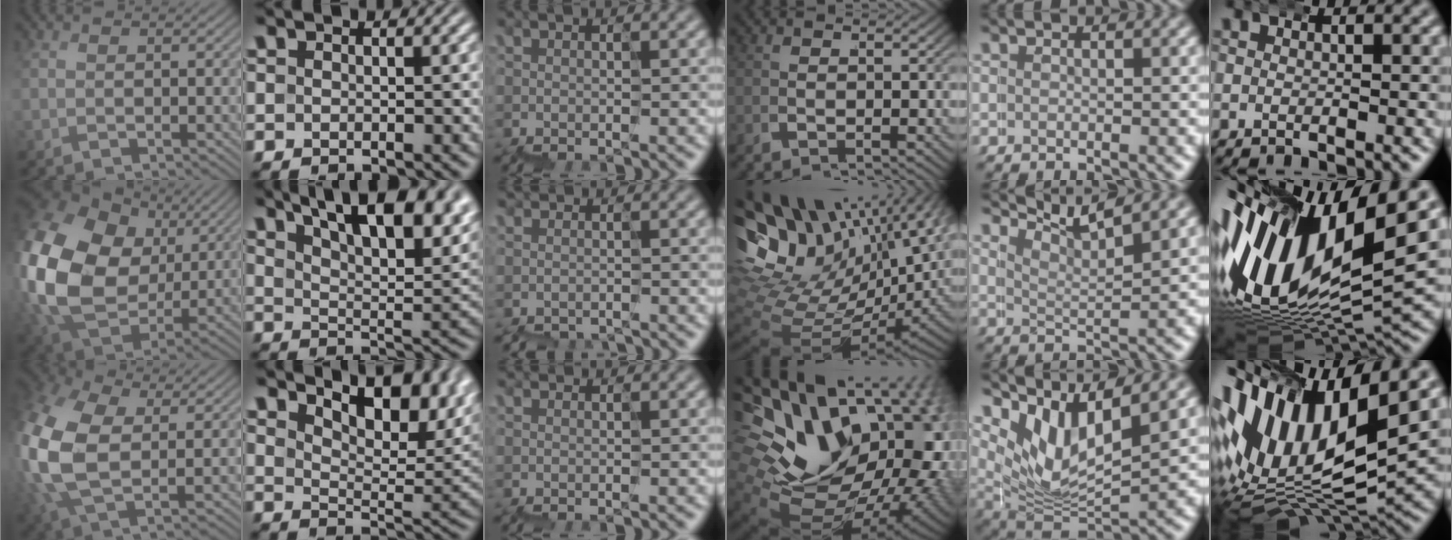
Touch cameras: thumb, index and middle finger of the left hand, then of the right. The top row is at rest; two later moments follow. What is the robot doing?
{"motion": "wrap", "object": "belt"}